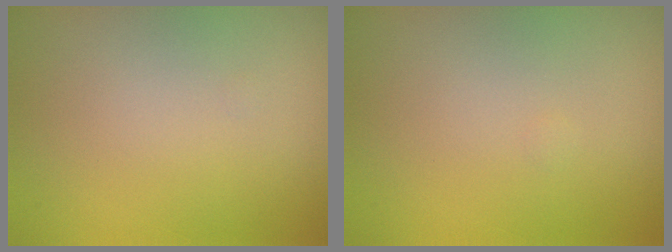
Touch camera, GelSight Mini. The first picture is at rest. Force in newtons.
{"total": 0.0}